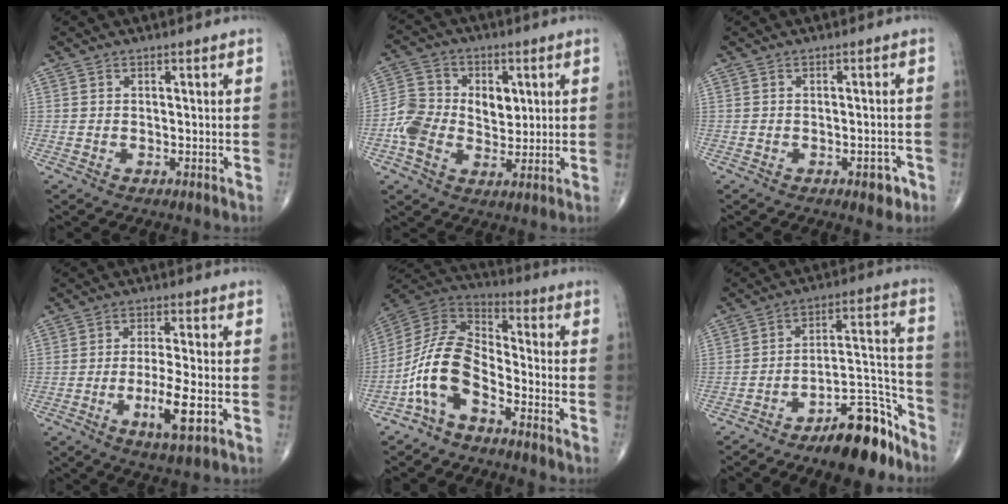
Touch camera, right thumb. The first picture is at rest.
{"total": 10.8, "force": [0.1, 8.1, 7.1], "torque": [-0.096, 0.009, -0.002]}
{"total": 3.2, "force": [-1.7, 1.5, 2.2], "torque": [-0.014, 0.013, -0.018]}
{"total": 7.8, "force": [-2.5, 1.5, 7.2], "torque": [-0.132, 0.001, -0.043]}
{"total": 11.3, "force": [-5.7, 5.5, 8.1], "torque": [-0.161, 0.067, -0.123]}
{"total": 14.4, "force": [-10.6, 4.5, 8.7], "torque": [-0.095, 0.107, -0.171]}